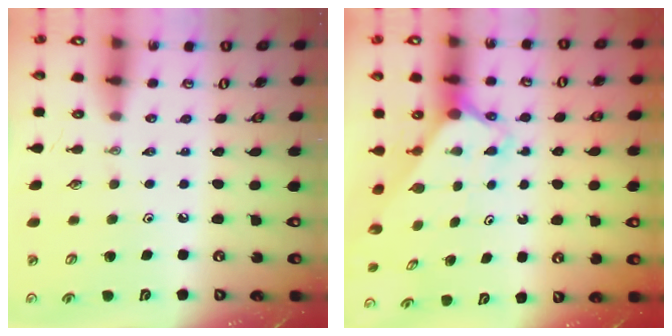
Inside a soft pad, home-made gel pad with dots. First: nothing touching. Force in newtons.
{"total": 2.3, "press": 2.3, "slide": 0.2}